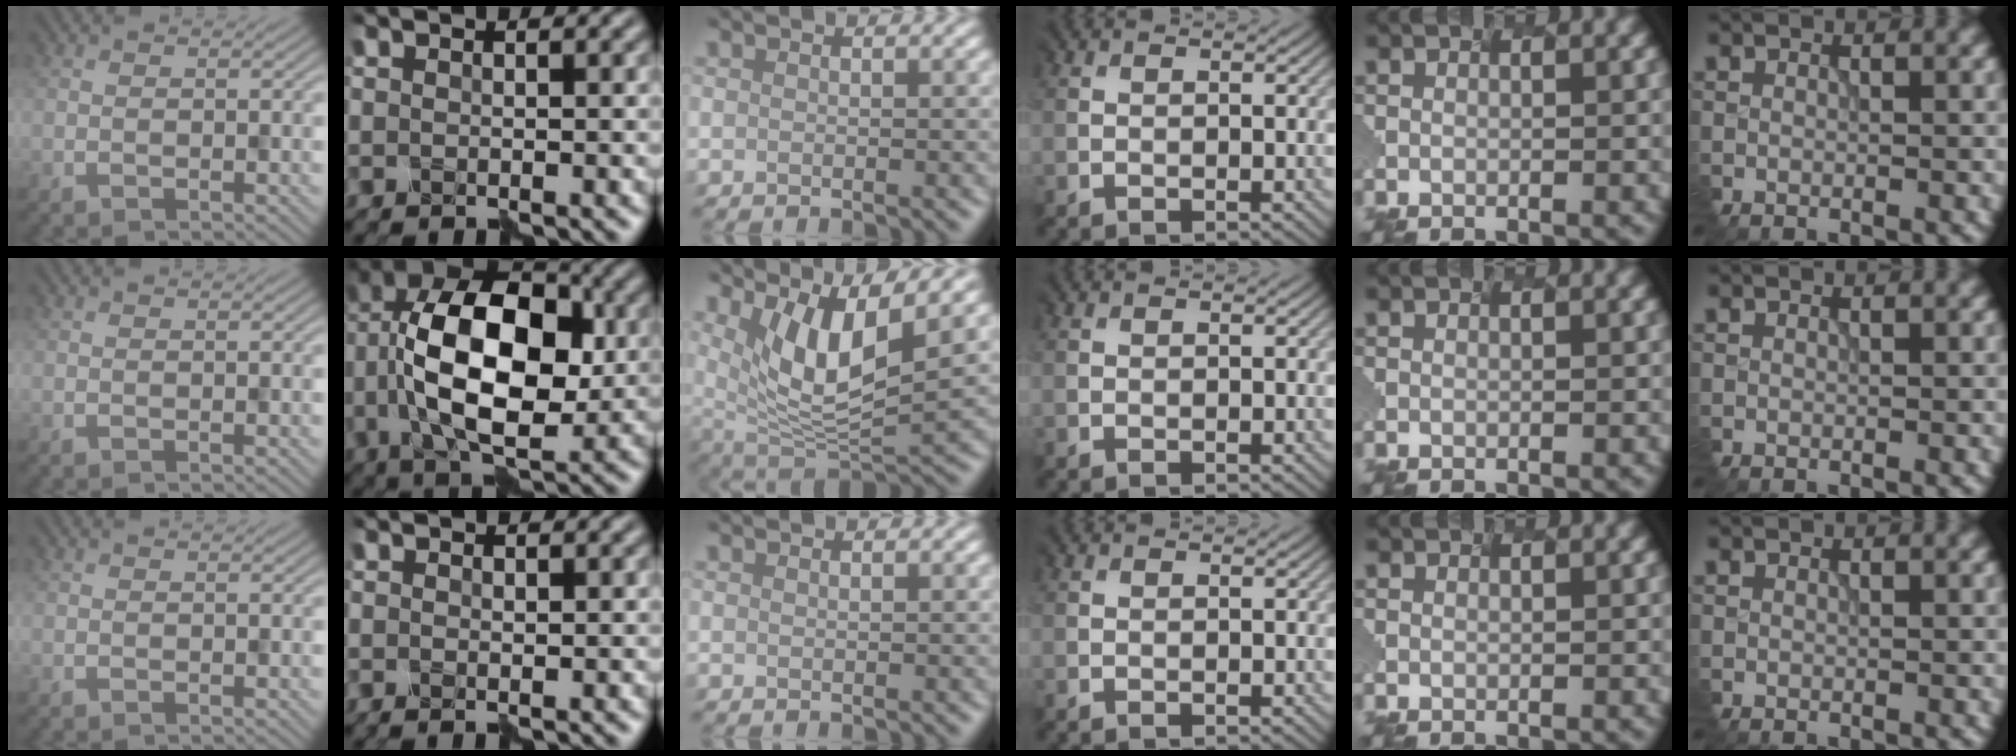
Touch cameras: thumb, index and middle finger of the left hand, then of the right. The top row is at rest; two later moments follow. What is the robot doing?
{"motion": "assemble", "object": "hinged jar"}